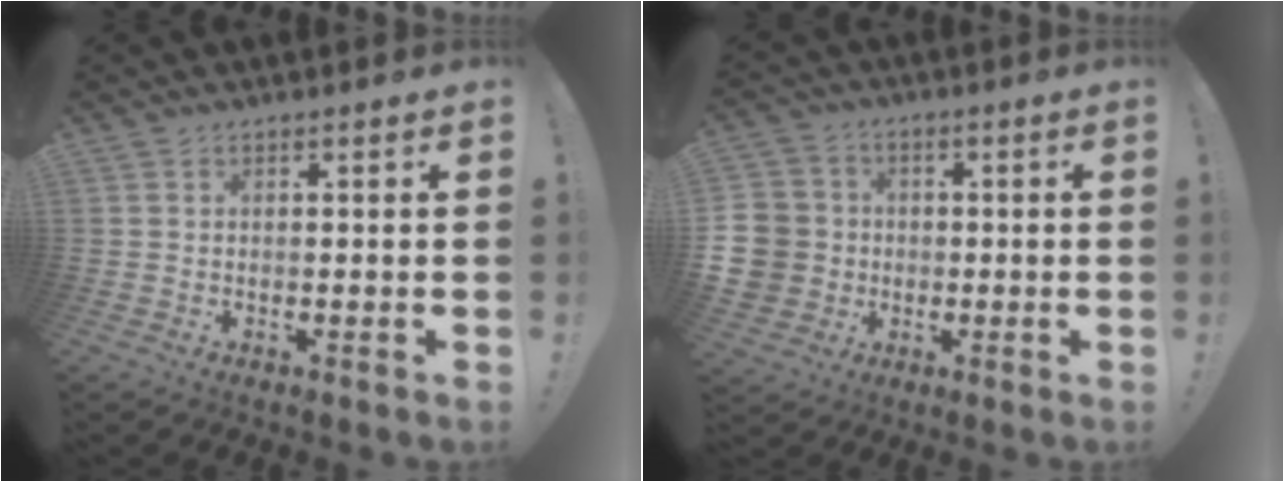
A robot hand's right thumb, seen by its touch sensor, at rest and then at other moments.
{"total": 10.6, "force": [-1.2, 10.0, 3.5], "torque": [-0.075, 0.015, -0.014]}